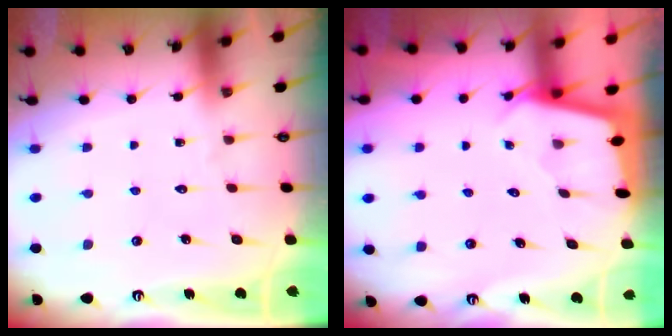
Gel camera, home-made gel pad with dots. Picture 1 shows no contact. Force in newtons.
{"total": 1.8, "press": 1.8, "slide": 0.2}